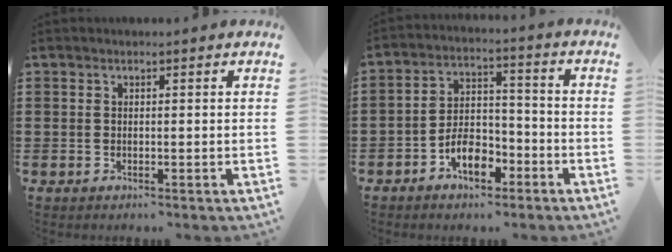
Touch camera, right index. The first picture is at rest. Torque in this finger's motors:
{"motor_torque": [1.40, 0.74, 0.69, 0.08]}